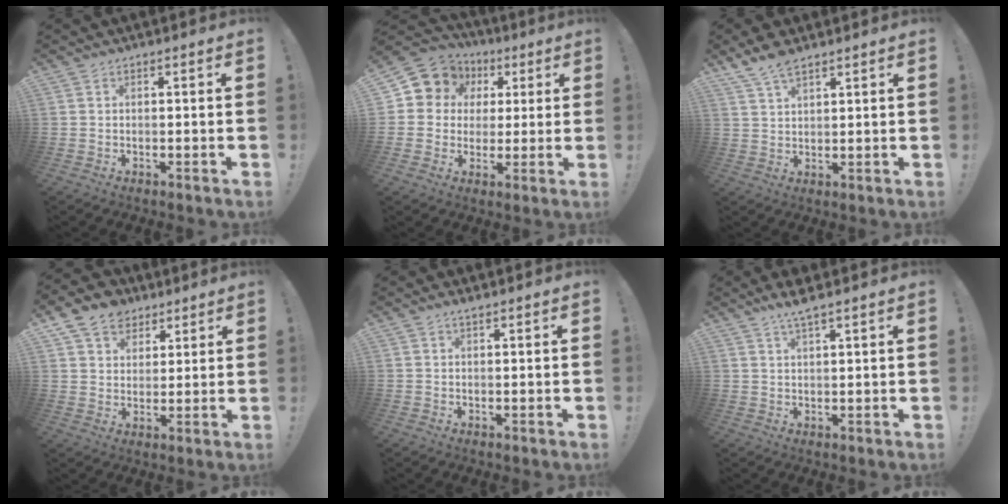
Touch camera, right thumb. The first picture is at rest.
{"total": 9.9, "force": [4.0, 8.6, 2.8], "torque": [-0.045, -0.026, 0.082]}
{"total": 6.2, "force": [4.7, 2.4, 3.3], "torque": [-0.063, -0.018, 0.089]}
{"total": 10.5, "force": [6.3, 8.0, 2.8], "torque": [-0.051, -0.032, 0.126]}
{"total": 1.2, "force": [0.9, -0.2, 0.7], "torque": [-0.015, 0.001, 0.017]}
{"total": 4.8, "force": [3.7, 0.1, 3.1], "torque": [-0.051, -0.017, 0.060]}